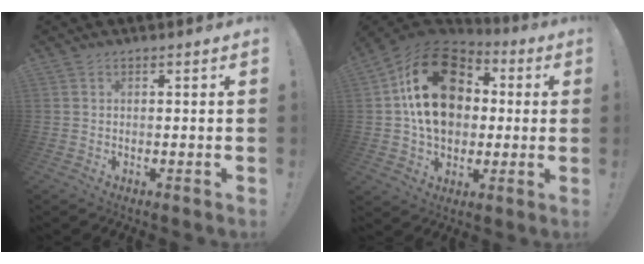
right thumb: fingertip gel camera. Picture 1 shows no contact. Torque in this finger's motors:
{"motor_torque": [0.53, 1.88, 0.54, 0.23, 0.19]}